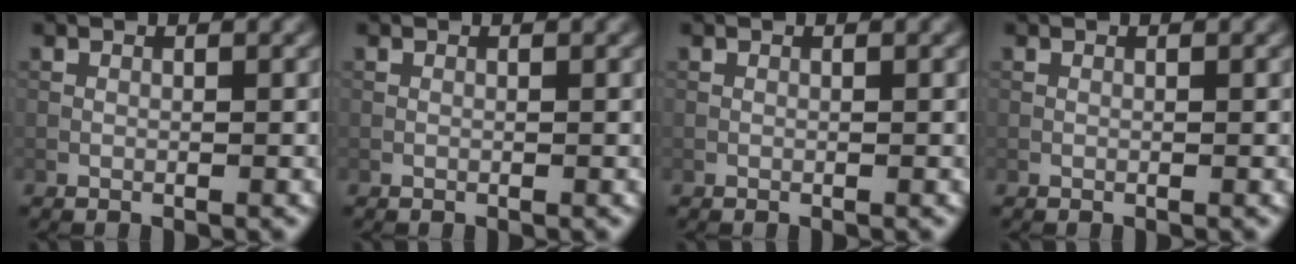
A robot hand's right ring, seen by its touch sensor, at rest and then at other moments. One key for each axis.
{"total": 0.0}
{"total": 0.0}
{"total": 0.0}